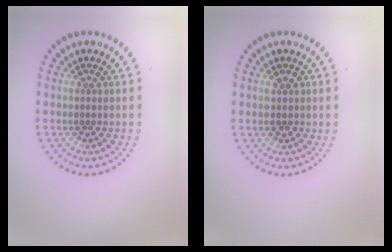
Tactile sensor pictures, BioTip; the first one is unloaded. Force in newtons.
{"total": 1.5, "press": 1.5, "slide": 0.2}